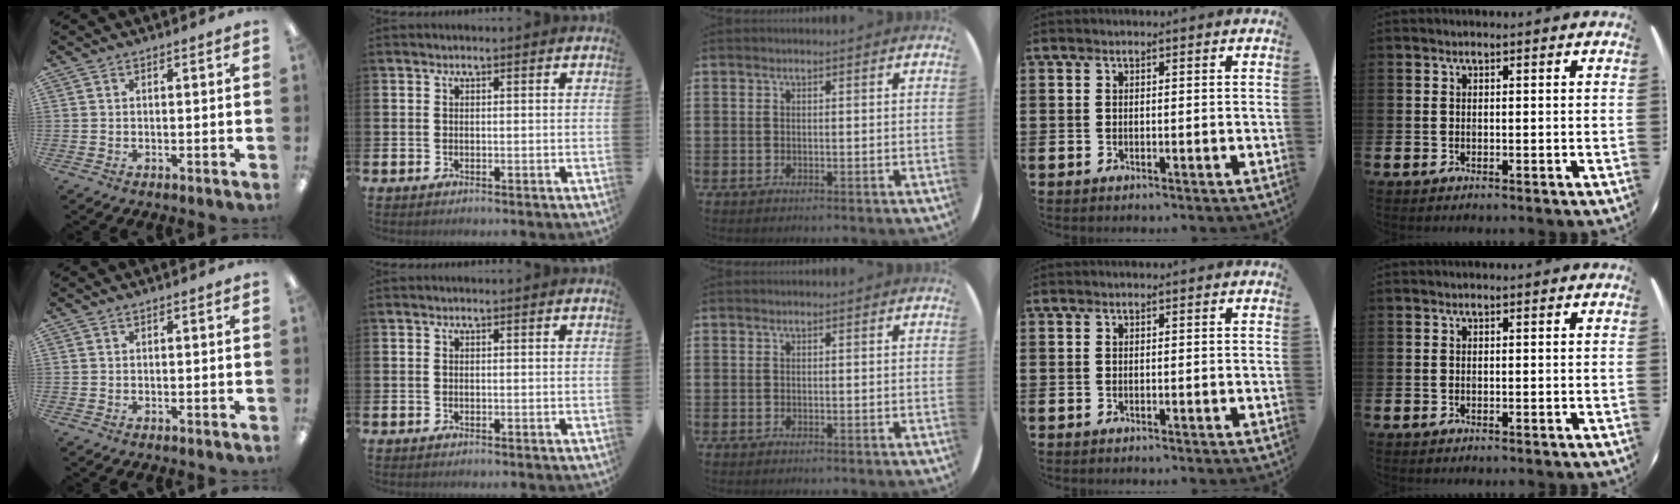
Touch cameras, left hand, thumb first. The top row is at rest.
{}